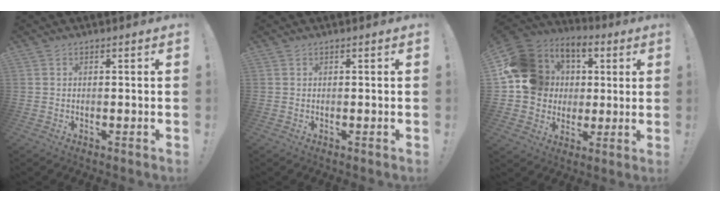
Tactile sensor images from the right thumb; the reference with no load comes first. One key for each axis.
{"total": 0.0}
{"total": 17.3, "fx": 2.6, "fy": 15.8, "fz": 6.4, "tx": -0.103, "ty": -0.008, "tz": 0.078}